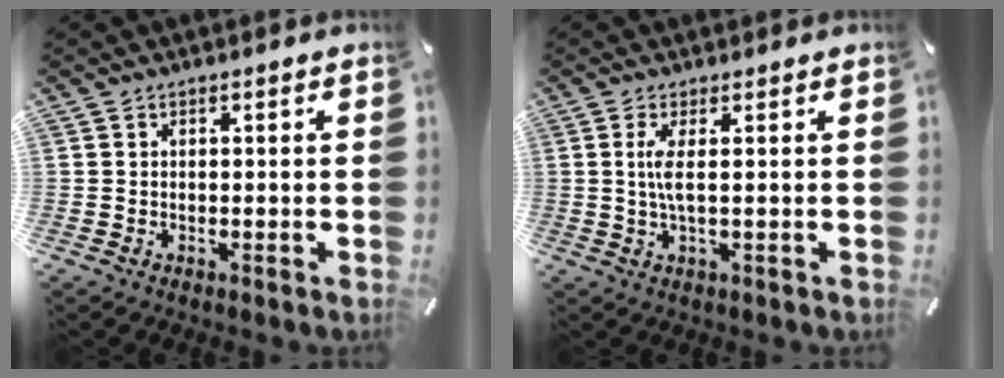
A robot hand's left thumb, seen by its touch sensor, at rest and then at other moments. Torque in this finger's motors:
{"motor_torque": [-0.19, 0.16, 0.61, -0.11, 0.09]}